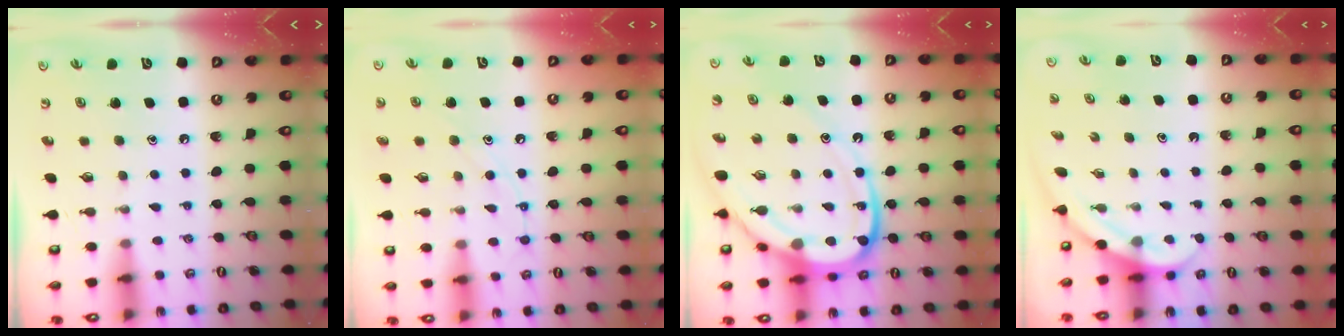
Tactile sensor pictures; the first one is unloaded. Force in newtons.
{"total": 9.6, "press": 9.6, "slide": 0.7}
{"total": 19.8, "press": 19.7, "slide": 2.1}
{"total": 4.2, "press": 4.2, "slide": 0.2}